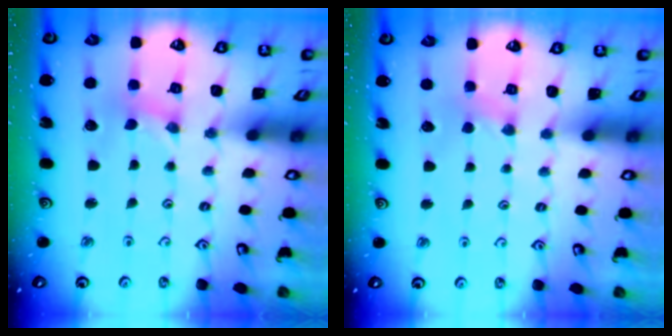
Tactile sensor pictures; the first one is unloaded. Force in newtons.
{"total": 1.2, "press": 1.1, "slide": 0.3}